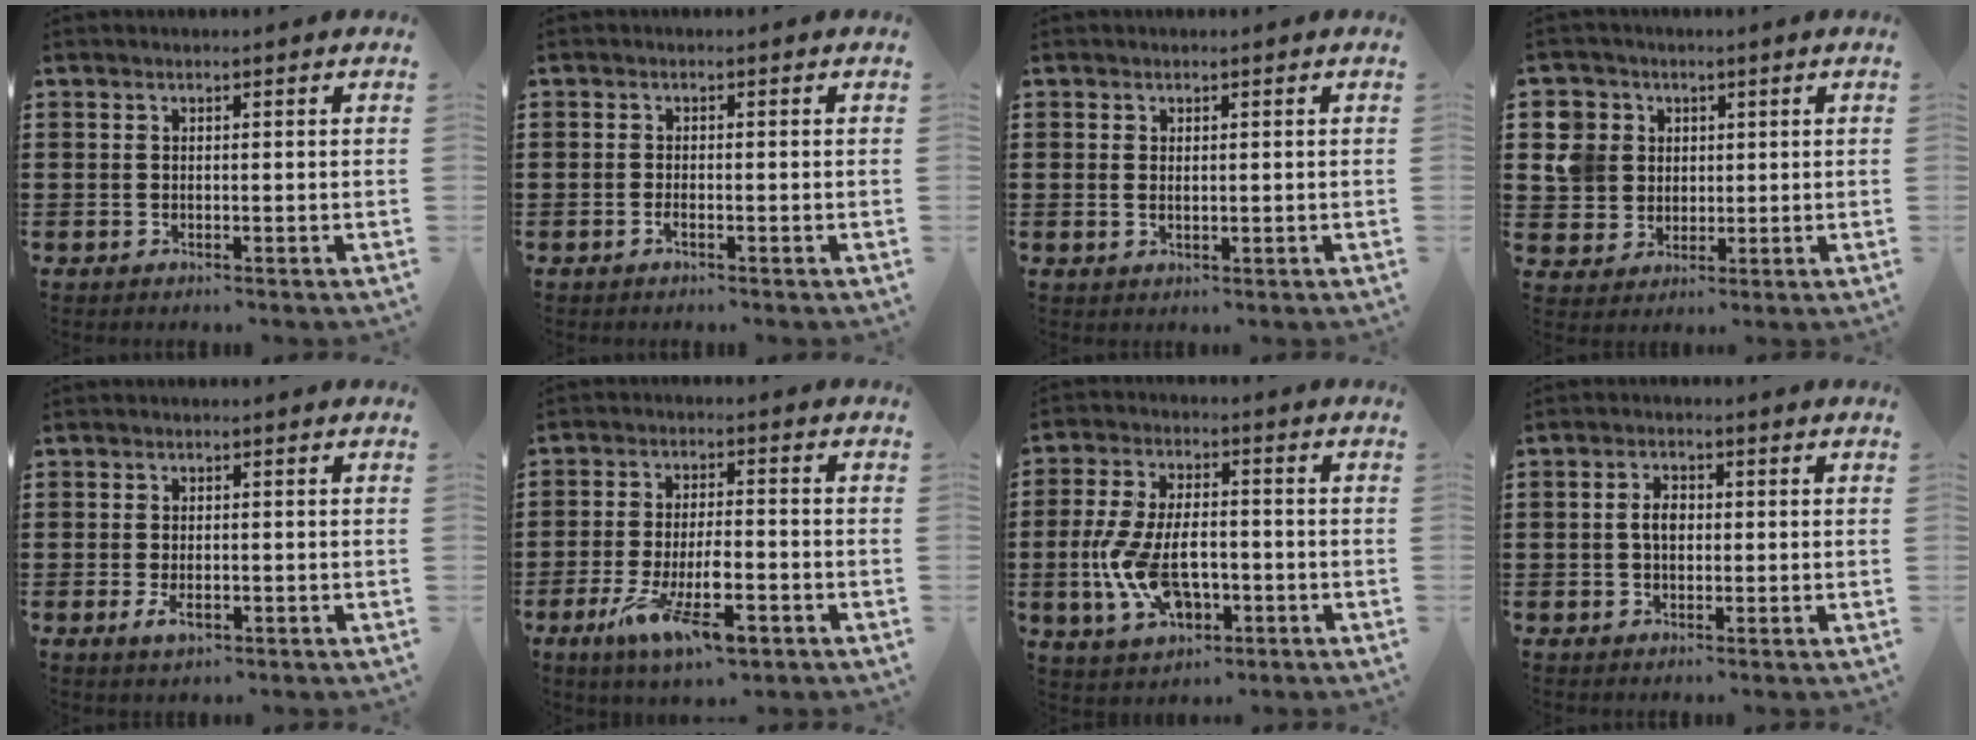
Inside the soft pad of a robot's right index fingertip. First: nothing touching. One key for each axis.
{"total": 1.0, "fx": -0.6, "fy": 0.1, "fz": 0.7, "tx": -0.014, "ty": -0.003, "tz": -0.010}
{"total": 1.0, "fx": 0.3, "fy": 0.5, "fz": 0.8, "tx": -0.016, "ty": 0.004, "tz": 0.005}
{"total": 7.1, "fx": 1.7, "fy": 6.7, "fz": 1.9, "tx": -0.080, "ty": 0.018, "tz": 0.031}
{"total": 2.3, "fx": -0.7, "fy": 0.8, "fz": 2.0, "tx": -0.047, "ty": -0.008, "tz": -0.013}
{"total": 10.7, "fx": -4.9, "fy": 3.5, "fz": 8.8, "tx": -0.175, "ty": 0.000, "tz": -0.086}
{"total": 10.1, "fx": -2.3, "fy": 5.3, "fz": 8.3, "tx": -0.190, "ty": 0.002, "tz": -0.045}
{"total": 3.0, "fx": 0.1, "fy": 1.8, "fz": 2.5, "tx": -0.049, "ty": 0.007, "tz": 0.000}